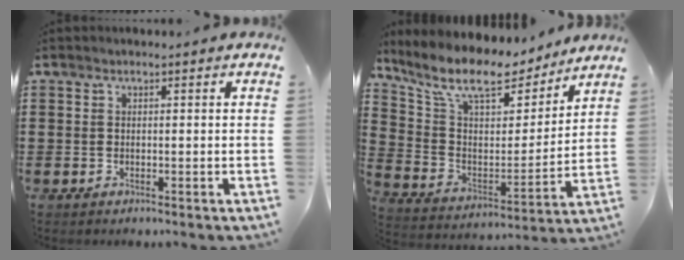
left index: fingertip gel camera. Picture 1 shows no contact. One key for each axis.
{"total": 10.4, "fx": 8.1, "fy": 3.2, "fz": 5.5, "tx": -0.136, "ty": -0.048, "tz": 0.137}